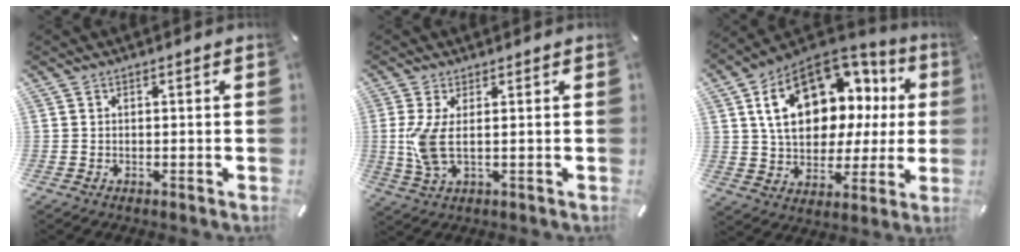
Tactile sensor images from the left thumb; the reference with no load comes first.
{"total": 7.7, "force": [0.4, 2.5, 7.3], "torque": [-0.163, -0.018, 0.006]}
{"total": 20.4, "force": [7.6, 13.6, 13.1], "torque": [-0.214, -0.036, 0.135]}